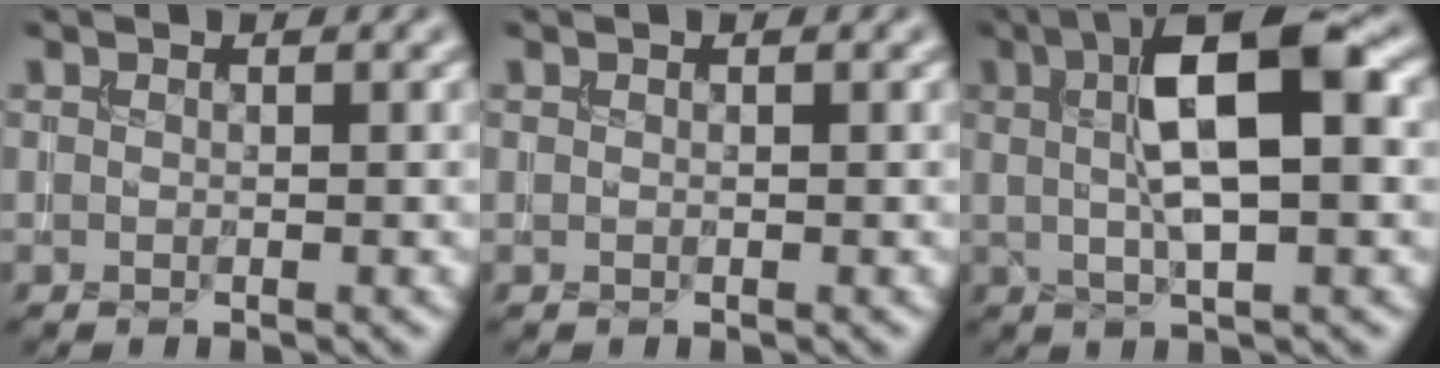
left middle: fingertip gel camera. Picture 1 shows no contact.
{"total": 0.0}
{"total": 9.0, "force": [1.9, 2.4, 8.5], "torque": [-0.134, 0.012, 0.024]}